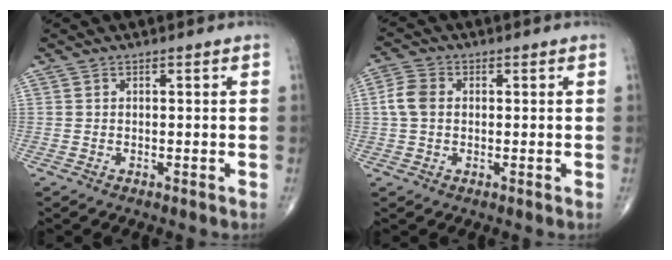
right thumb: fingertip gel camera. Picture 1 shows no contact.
{"total": 4.5, "force": [0.3, 3.3, 3.0], "torque": [-0.067, 0.011, 0.001]}